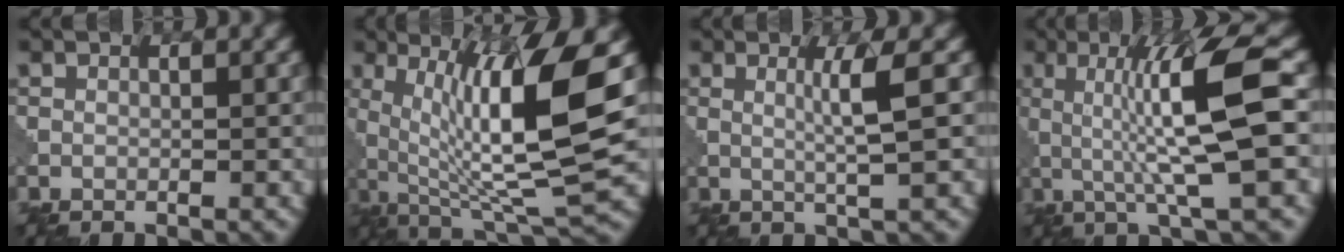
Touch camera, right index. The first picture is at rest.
{"total": 11.4, "force": [1.7, 2.4, 11.0], "torque": [-0.189, 0.001, 0.043]}
{"total": 2.5, "force": [0.3, -0.1, 2.5], "torque": [-0.048, 0.005, 0.009]}
{"total": 7.8, "force": [0.3, 0.8, 7.7], "torque": [-0.127, 0.003, 0.014]}